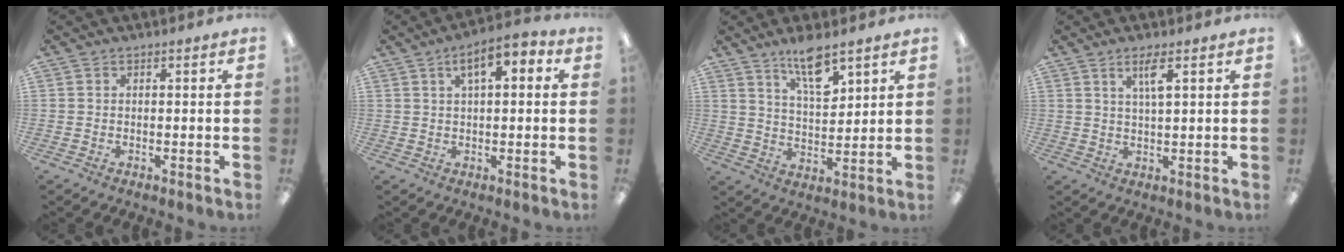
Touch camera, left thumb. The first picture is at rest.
{"total": 7.0, "force": [3.2, 2.9, 5.6], "torque": [-0.078, -0.008, 0.049]}
{"total": 9.4, "force": [7.0, 2.8, 5.7], "torque": [-0.087, -0.044, 0.118]}
{"total": 4.1, "force": [2.3, 0.6, 3.3], "torque": [-0.065, -0.002, 0.037]}